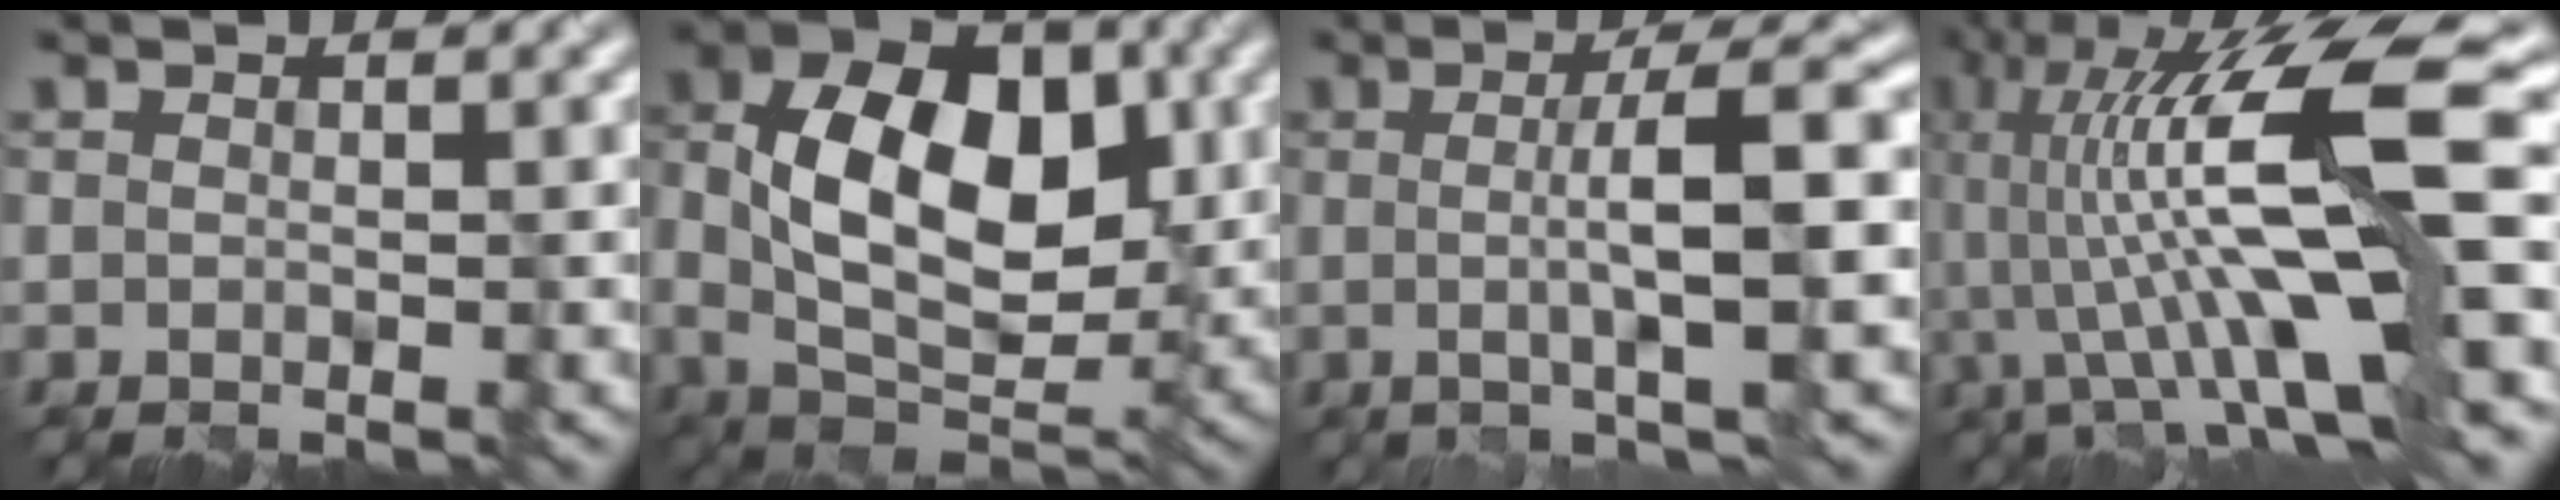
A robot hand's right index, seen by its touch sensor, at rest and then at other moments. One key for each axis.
{"total": 11.0, "fx": 0.6, "fy": 6.7, "fz": 8.7, "tx": -0.138, "ty": 0.009, "tz": 0.001}
{"total": 7.2, "fx": 0.1, "fy": 1.3, "fz": 7.1, "tx": -0.099, "ty": 0.006, "tz": 0.001}
{"total": 14.0, "fx": 0.0, "fy": 3.1, "fz": 13.7, "tx": -0.242, "ty": 0.024, "tz": 0.002}